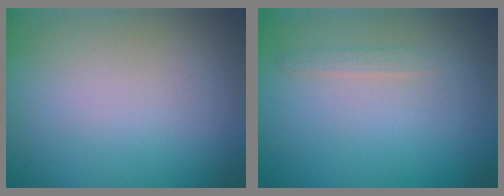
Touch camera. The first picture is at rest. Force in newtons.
{"total": 0.9, "press": 0.8, "slide": 0.1}